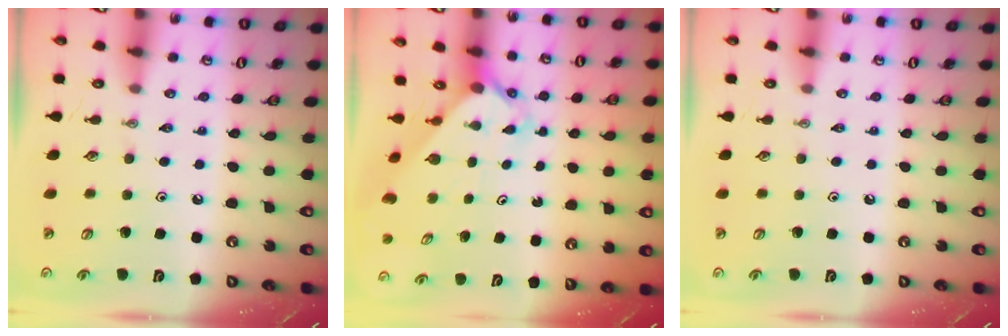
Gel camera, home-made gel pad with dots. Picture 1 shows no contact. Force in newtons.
{"total": 2.4, "press": 2.4, "slide": 0.2}
{"total": 0.0}